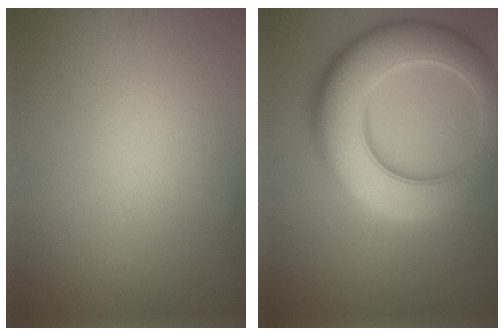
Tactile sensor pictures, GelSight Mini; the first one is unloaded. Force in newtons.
{"total": 10.5, "press": 10.5, "slide": 0.2}